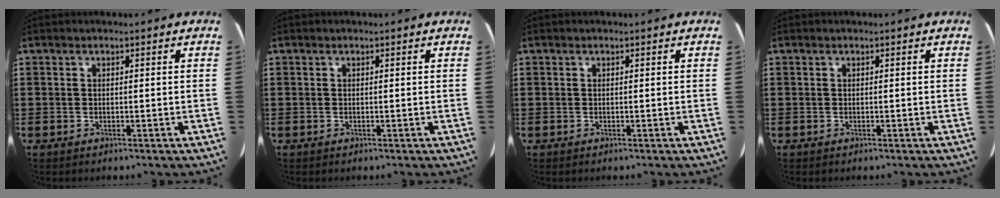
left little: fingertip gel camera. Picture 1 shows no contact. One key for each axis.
{"total": 0.0}
{"total": 0.0}
{"total": 0.0}